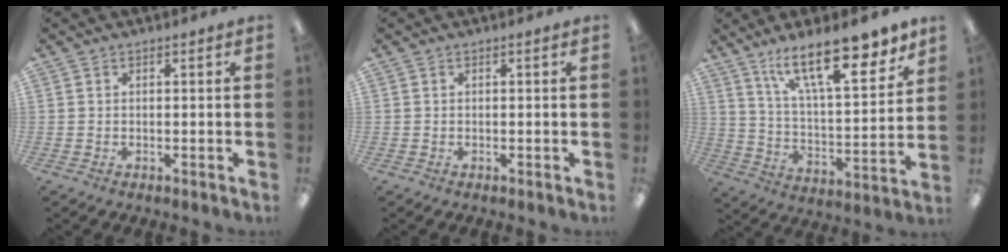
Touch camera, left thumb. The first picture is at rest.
{"total": 0.0}
{"total": 20.3, "force": [14.6, 6.1, 12.8], "torque": [-0.195, -0.090, 0.240]}